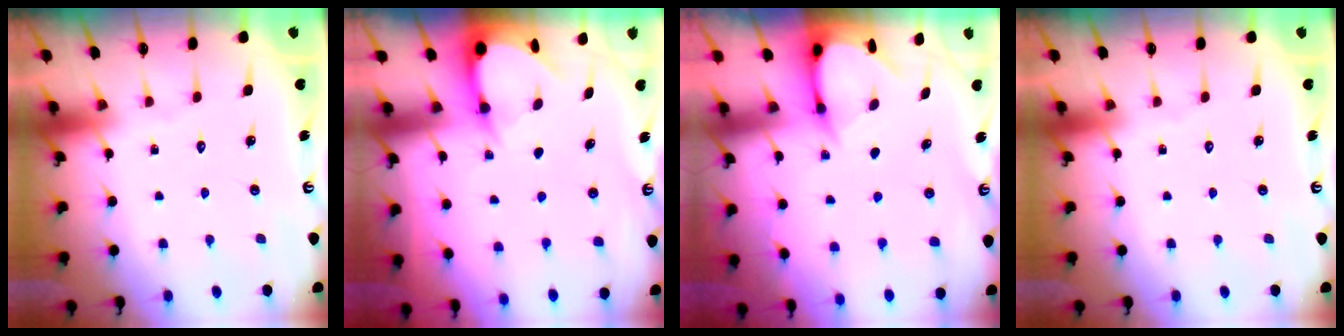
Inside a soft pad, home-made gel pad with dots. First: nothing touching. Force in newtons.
{"total": 3.1, "press": 3.1, "slide": 0.1}
{"total": 3.9, "press": 3.8, "slide": 0.3}
{"total": 0.0}